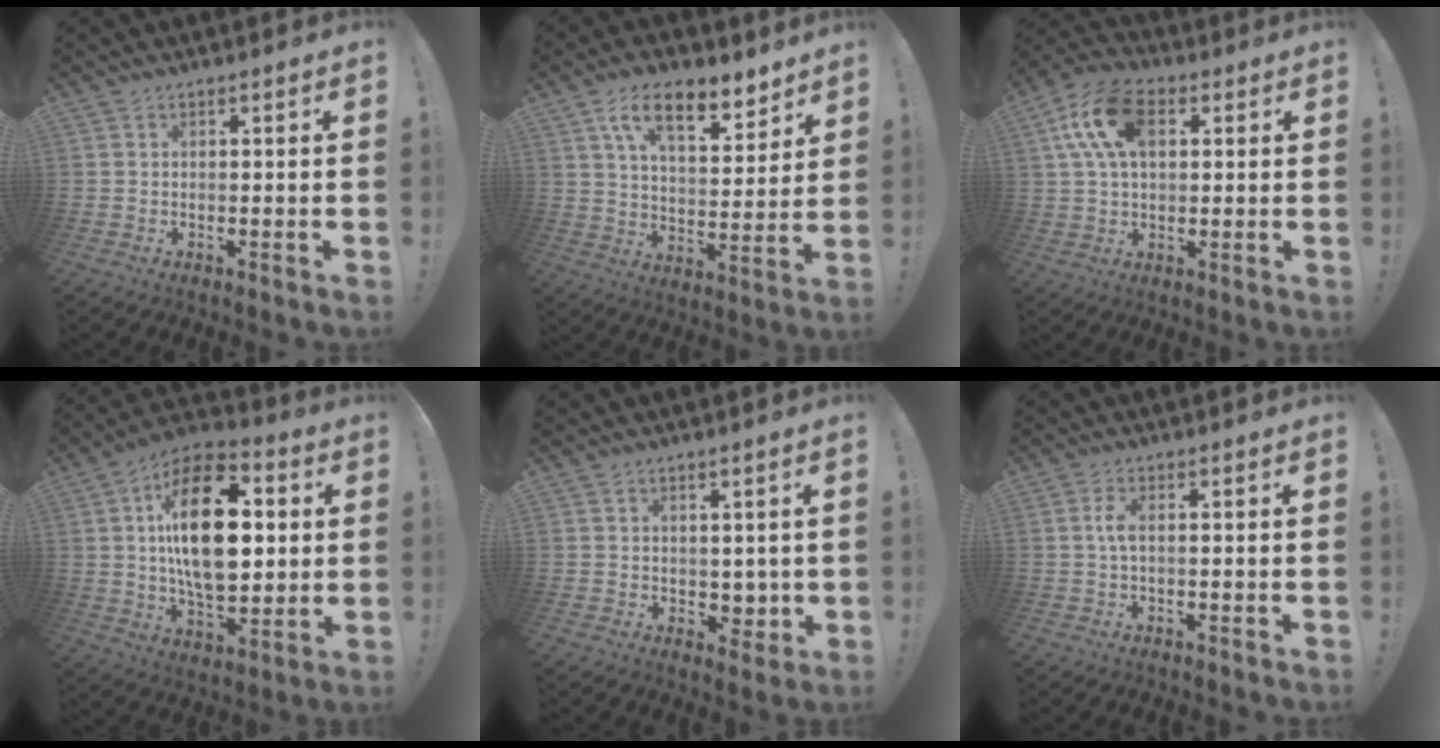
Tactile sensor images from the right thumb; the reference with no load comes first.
{"total": 13.8, "force": [8.7, 5.8, 9.0], "torque": [-0.143, -0.044, 0.153]}
{"total": 15.5, "force": [4.8, 9.4, 11.4], "torque": [-0.207, 0.006, 0.091]}
{"total": 25.3, "force": [4.0, 14.5, 20.3], "torque": [-0.341, 0.002, 0.068]}
{"total": 4.5, "force": [1.6, 3.9, 1.6], "torque": [0.000, -0.019, 0.032]}
{"total": 3.3, "force": [0.1, 1.1, 3.1], "torque": [-0.073, 0.005, 0.001]}